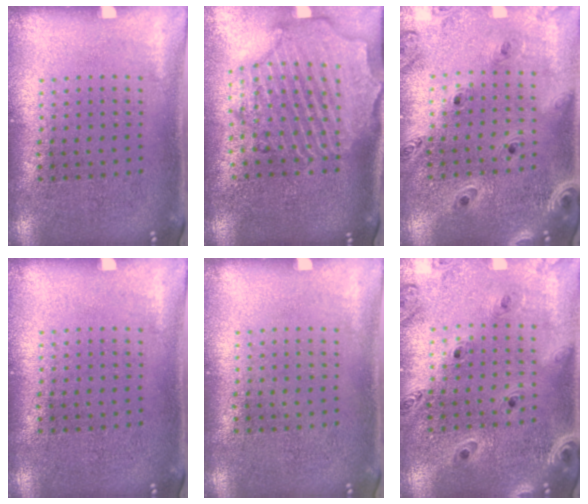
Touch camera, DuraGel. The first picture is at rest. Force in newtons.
{"total": 2.9, "press": 2.6, "slide": 1.3}
{"total": 1.3, "press": 1.3, "slide": 0.1}
{"total": 0.0}
{"total": 0.0}
{"total": 1.4, "press": 1.4, "slide": 0.2}